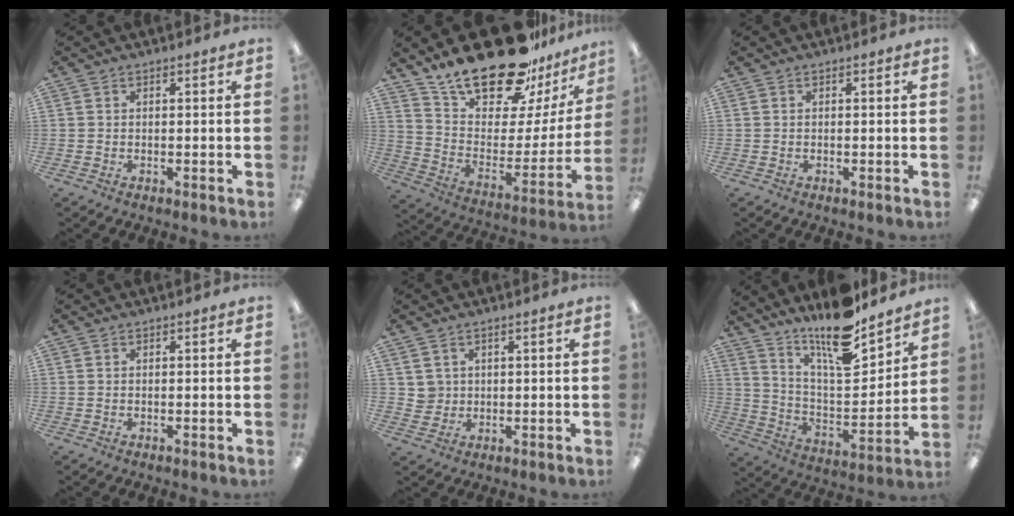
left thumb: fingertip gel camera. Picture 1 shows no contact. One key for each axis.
{"total": 24.8, "fx": 19.6, "fy": 9.5, "fz": 12.0, "tx": -0.192, "ty": -0.134, "tz": 0.343}
{"total": 0.0}
{"total": 0.0}
{"total": 3.0, "fx": 1.5, "fy": 2.5, "fz": -0.2, "tx": -0.007, "ty": 0.003, "tz": 0.029}
{"total": 16.5, "fx": 13.9, "fy": 3.7, "fz": 8.1, "tx": -0.152, "ty": -0.104, "tz": 0.239}